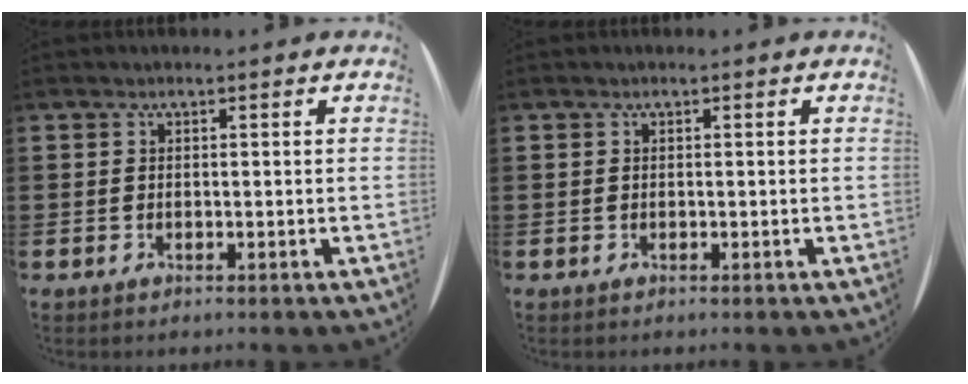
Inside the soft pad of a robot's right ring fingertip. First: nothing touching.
{"total": 0.0}